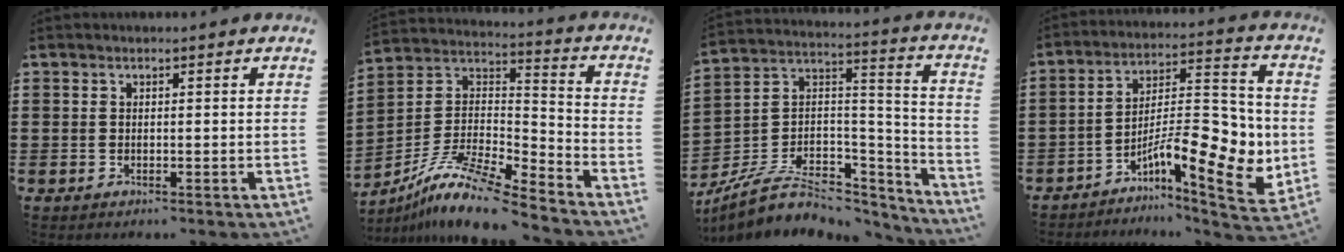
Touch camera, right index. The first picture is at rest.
{"total": 11.6, "force": [-9.3, 1.6, 6.7], "torque": [-0.140, 0.011, -0.186]}
{"total": 8.6, "force": [-4.8, 5.4, 4.6], "torque": [-0.101, 0.008, -0.087]}
{"total": 13.0, "force": [-4.2, 4.8, 11.3], "torque": [-0.165, -0.016, -0.076]}